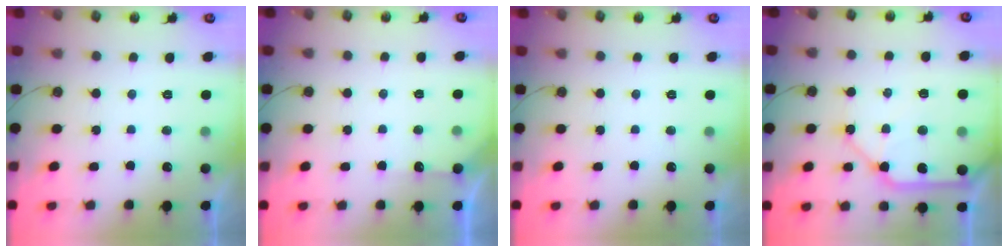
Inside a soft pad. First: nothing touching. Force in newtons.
{"total": 4.1, "press": 4.1, "slide": 0.5}
{"total": 0.0}
{"total": 14.9, "press": 14.8, "slide": 1.9}